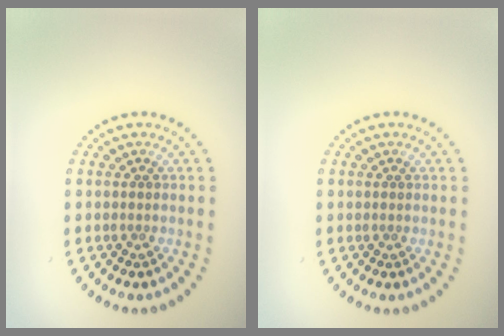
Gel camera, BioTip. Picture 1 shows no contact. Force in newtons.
{"total": 0.0}